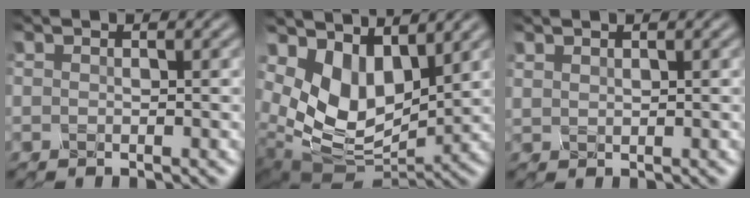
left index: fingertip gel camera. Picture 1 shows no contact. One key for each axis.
{"total": 7.2, "fx": 3.0, "fy": 4.3, "fz": 5.0, "tx": -0.109, "ty": -0.021, "tz": 0.066}
{"total": 0.7, "fx": 0.7, "fy": 0.0, "fz": -0.1, "tx": -0.002, "ty": 0.005, "tz": 0.022}